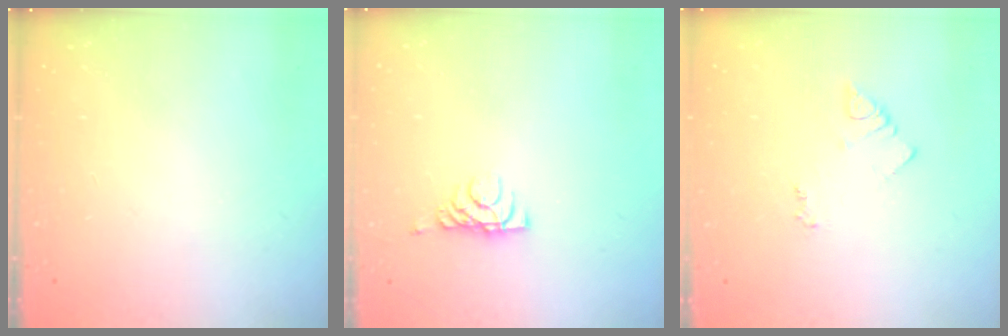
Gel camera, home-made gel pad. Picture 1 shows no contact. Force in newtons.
{"total": 6.0, "press": 6.0, "slide": 0.8}
{"total": 4.2, "press": 4.1, "slide": 0.6}